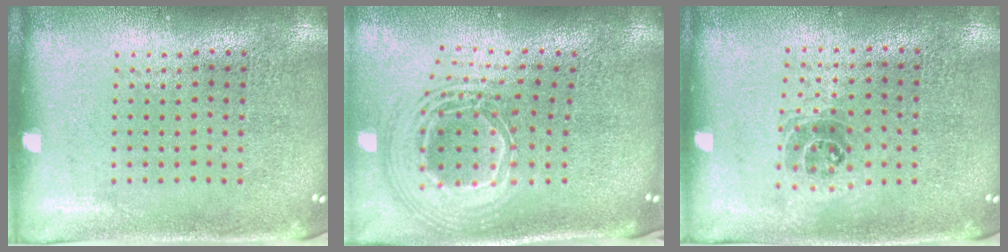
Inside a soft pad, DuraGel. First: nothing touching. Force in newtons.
{"total": 2.7, "press": 1.8, "slide": 2.0}
{"total": 1.1, "press": 0.9, "slide": 0.6}